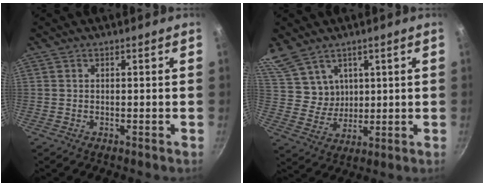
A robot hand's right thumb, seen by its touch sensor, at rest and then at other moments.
{"total": 11.8, "force": [7.4, 8.1, 4.3], "torque": [-0.072, -0.014, 0.166]}